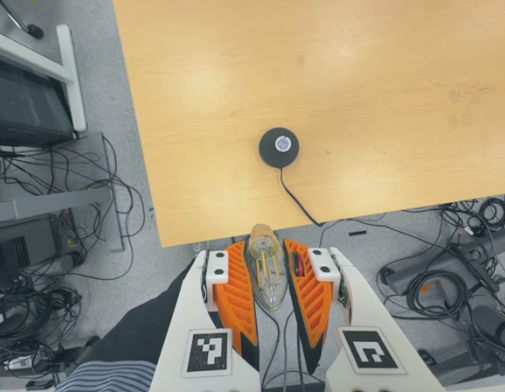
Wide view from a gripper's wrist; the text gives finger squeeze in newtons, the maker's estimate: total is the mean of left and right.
{"total": 20.7, "left": 23.3, "right": 18.1}